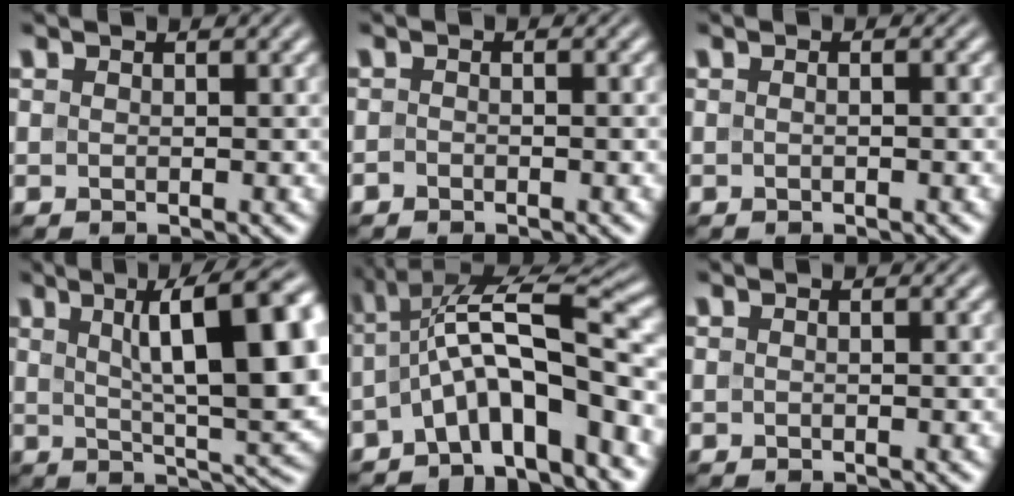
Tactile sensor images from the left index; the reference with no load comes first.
{"total": 0.6, "force": [-0.5, 0.2, 0.3], "torque": [-0.006, -0.005, -0.012]}
{"total": 1.5, "force": [0.6, 0.8, 1.2], "torque": [-0.014, 0.011, -0.010]}
{"total": 13.5, "force": [3.6, 4.1, 12.3], "torque": [-0.155, 0.006, 0.055]}
{"total": 9.5, "force": [-2.5, 2.8, 8.7], "torque": [-0.143, 0.020, -0.058]}
{"total": 0.6, "force": [0.2, 0.2, 0.5], "torque": [-0.004, -0.002, -0.005]}